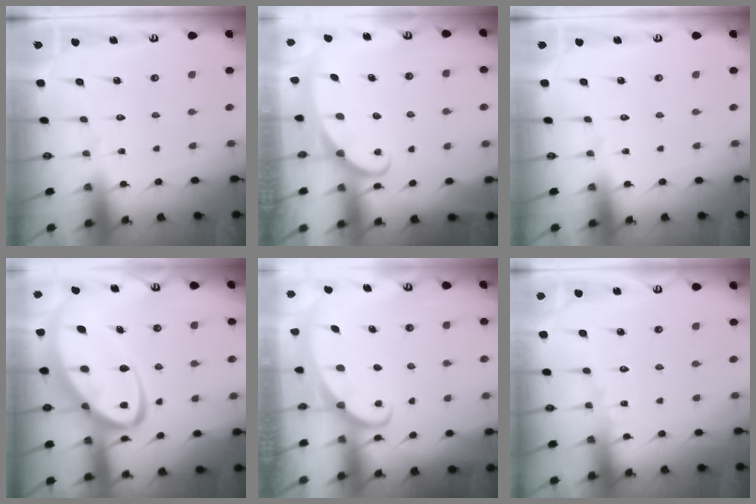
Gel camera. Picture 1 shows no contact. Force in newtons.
{"total": 2.5, "press": 2.5, "slide": 0.4}
{"total": 0.0}
{"total": 16.8, "press": 16.7, "slide": 1.8}
{"total": 1.9, "press": 1.9, "slide": 0.1}
{"total": 3.2, "press": 3.2, "slide": 0.4}